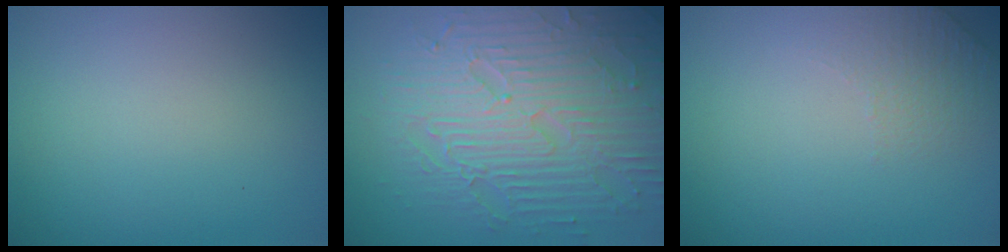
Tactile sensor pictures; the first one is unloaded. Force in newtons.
{"total": 8.8, "press": 6.3, "slide": 6.1}
{"total": 1.3, "press": 0.8, "slide": 1.1}